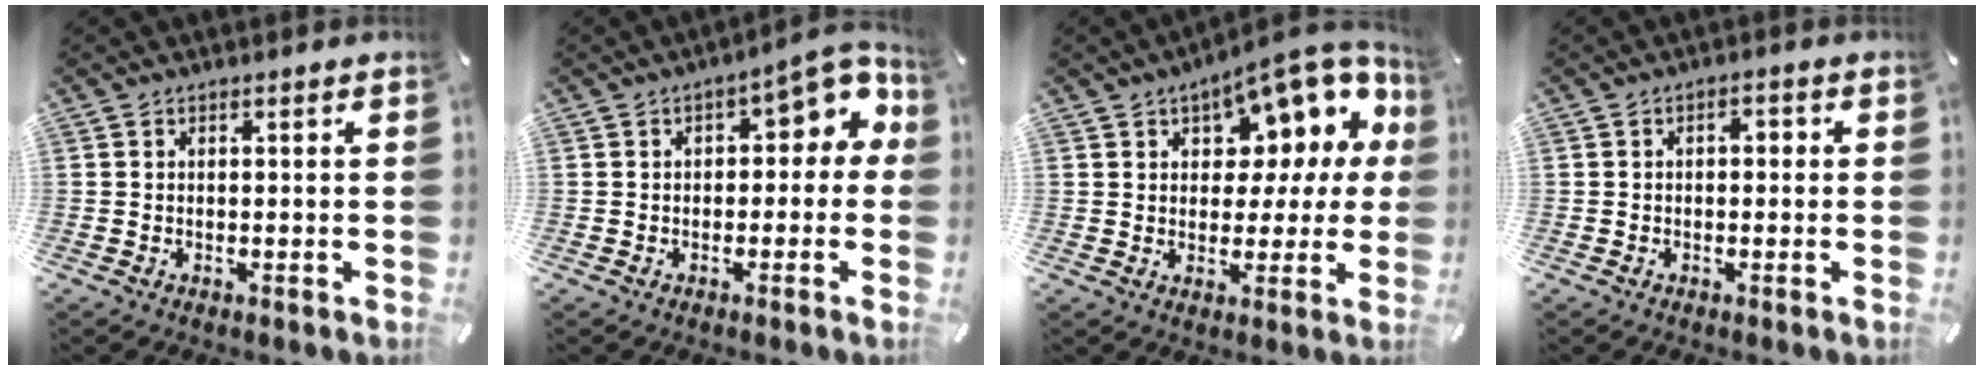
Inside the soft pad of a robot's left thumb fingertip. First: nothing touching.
{"total": 8.7, "force": [2.6, 4.4, 7.1], "torque": [-0.090, -0.018, 0.036]}
{"total": 13.9, "force": [7.9, 7.6, 8.5], "torque": [-0.112, -0.062, 0.134]}
{"total": 2.1, "force": [-0.7, 1.1, 1.7], "torque": [-0.034, 0.011, -0.017]}